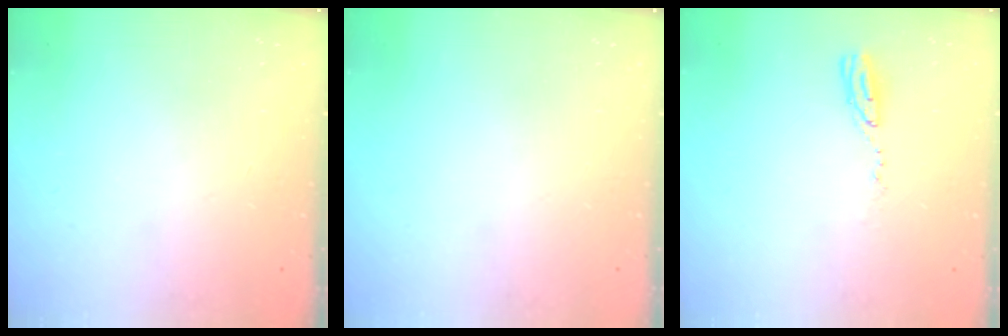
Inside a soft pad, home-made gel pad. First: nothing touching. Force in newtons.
{"total": 0.0}
{"total": 4.3, "press": 4.3, "slide": 0.4}